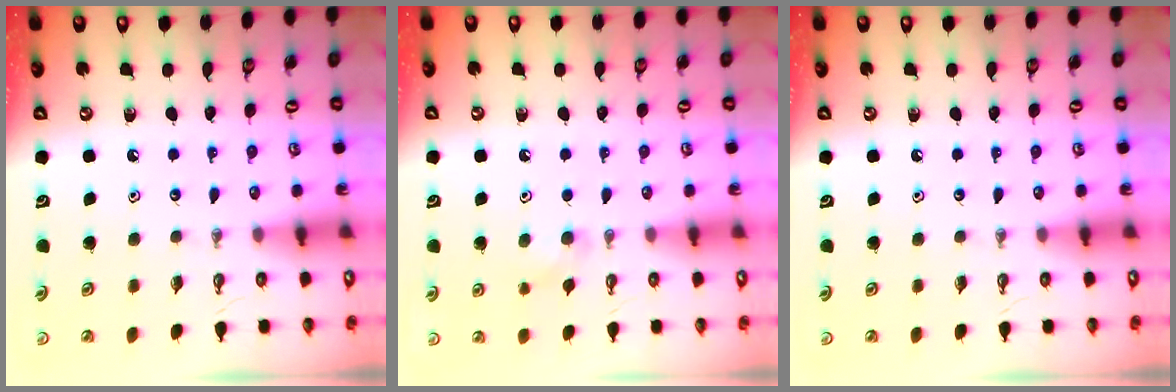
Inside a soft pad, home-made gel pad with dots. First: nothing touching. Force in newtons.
{"total": 5.1, "press": 5.1, "slide": 0.7}
{"total": 0.0}